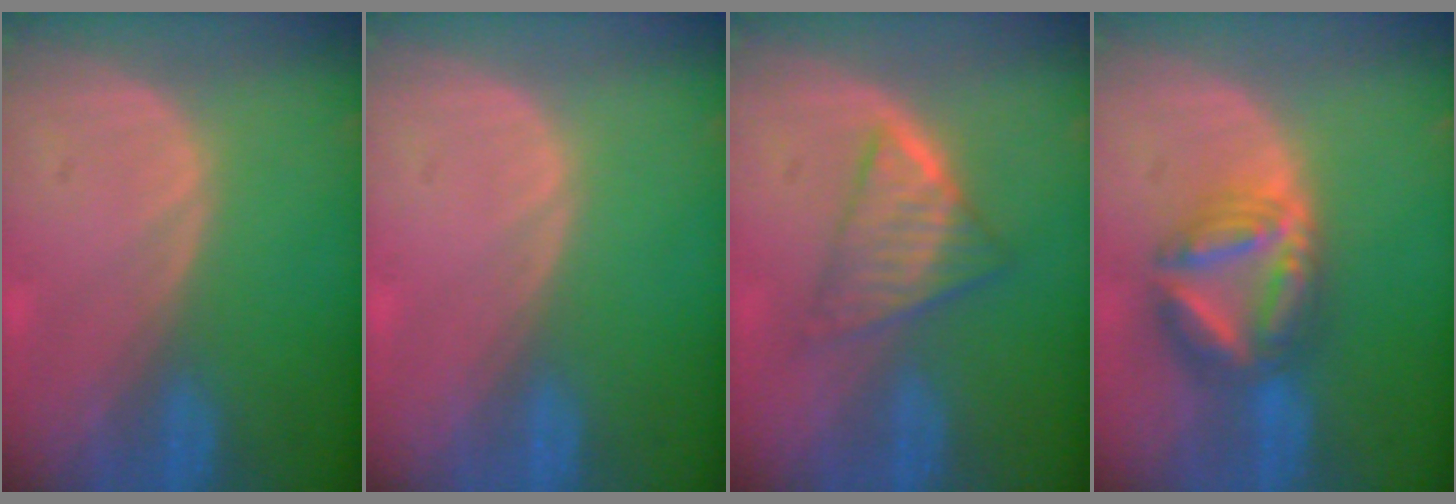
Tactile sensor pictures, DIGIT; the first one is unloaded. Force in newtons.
{"total": 0.0}
{"total": 5.8, "press": 5.5, "slide": 1.7}
{"total": 7.6, "press": 7.6, "slide": 0.8}